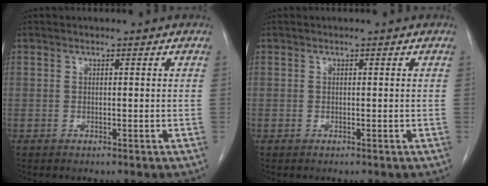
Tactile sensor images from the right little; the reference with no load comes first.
{"total": 0.0}